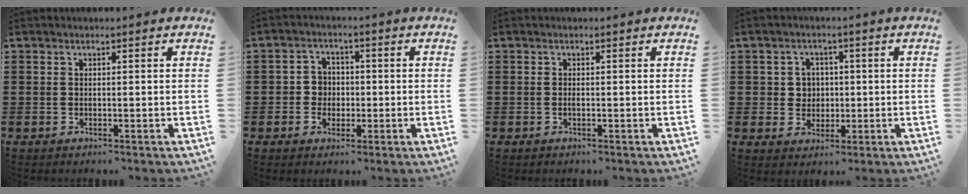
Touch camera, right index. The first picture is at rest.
{"total": 3.7, "force": [-0.6, 3.6, 0.8], "torque": [-0.028, 0.012, -0.015]}
{"total": 0.0}
{"total": 3.8, "force": [0.2, 3.7, 0.7], "torque": [-0.031, 0.014, 0.001]}